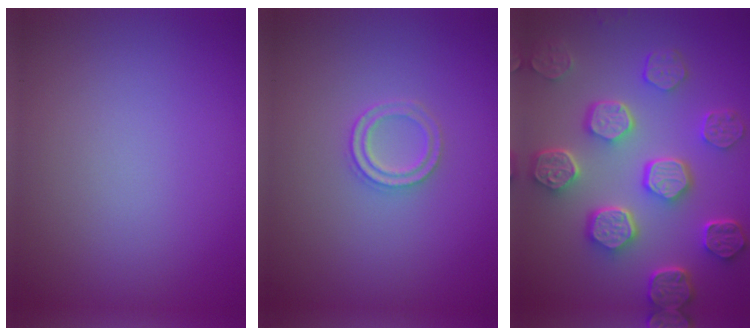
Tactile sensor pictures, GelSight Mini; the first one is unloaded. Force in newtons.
{"total": 2.0, "press": 1.9, "slide": 0.4}
{"total": 7.6, "press": 5.8, "slide": 4.9}